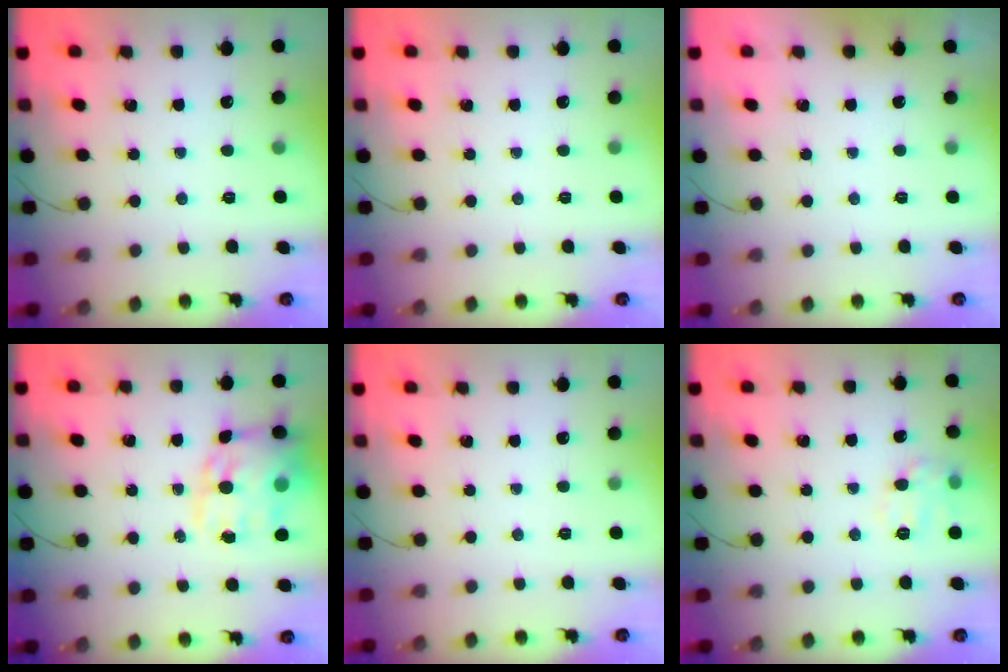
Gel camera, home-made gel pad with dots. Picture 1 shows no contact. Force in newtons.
{"total": 0.0}
{"total": 1.9, "press": 1.9, "slide": 0.3}
{"total": 16.6, "press": 16.1, "slide": 4.2}
{"total": 0.0}
{"total": 9.1, "press": 9.1, "slide": 0.4}